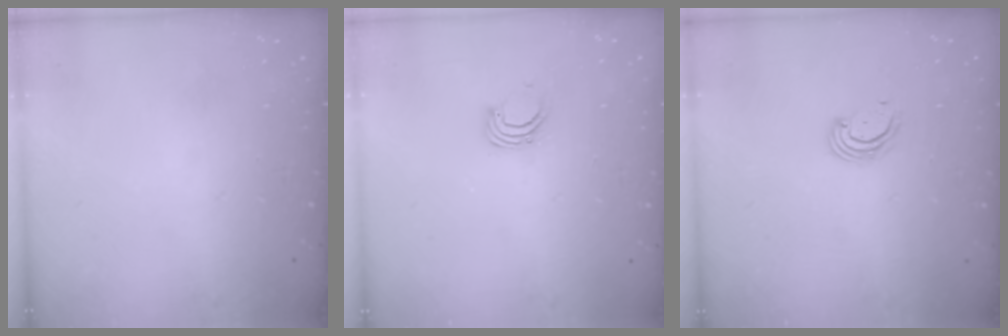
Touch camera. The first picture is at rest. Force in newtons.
{"total": 2.7, "press": 2.7, "slide": 0.1}
{"total": 2.7, "press": 2.6, "slide": 0.6}